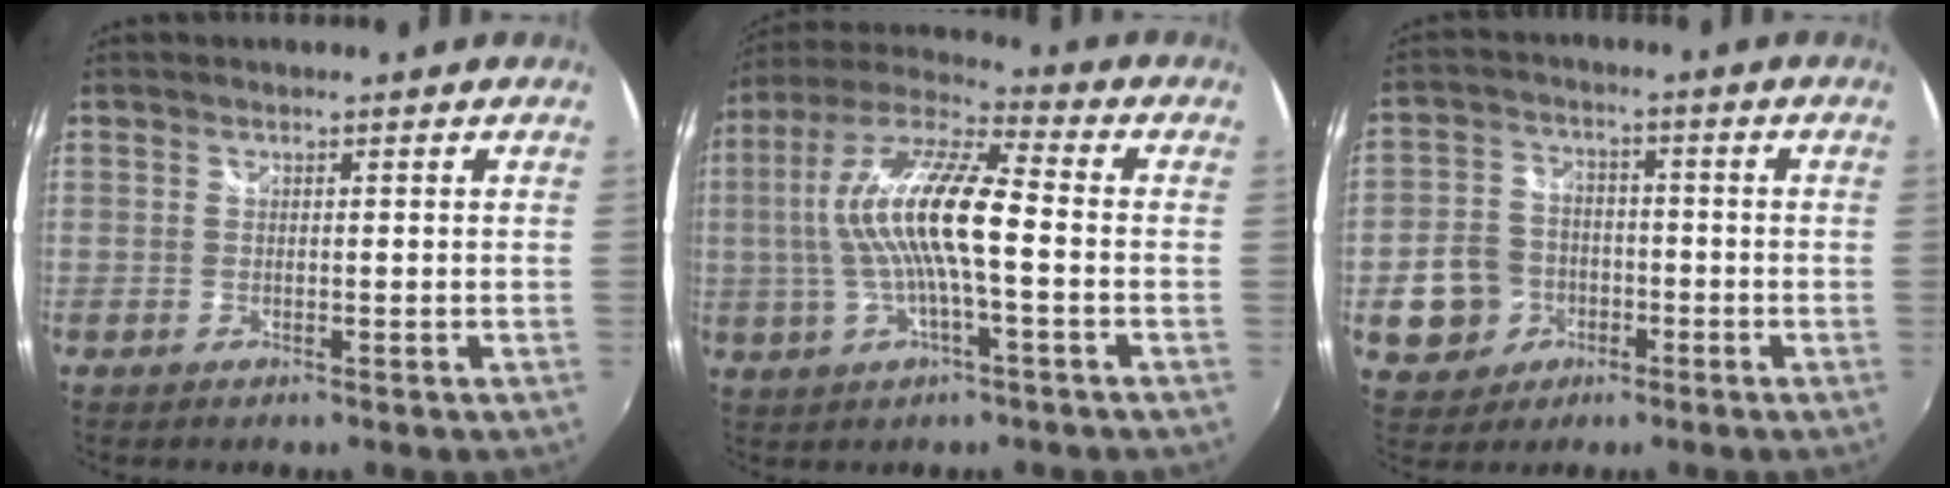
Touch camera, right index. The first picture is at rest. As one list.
[{"total": 15.6, "force": [-0.8, 3.2, 15.3], "torque": [-0.292, 0.010, -0.021]}, {"total": 9.8, "force": [-3.1, 8.6, 3.4], "torque": [-0.105, 0.024, -0.041]}]